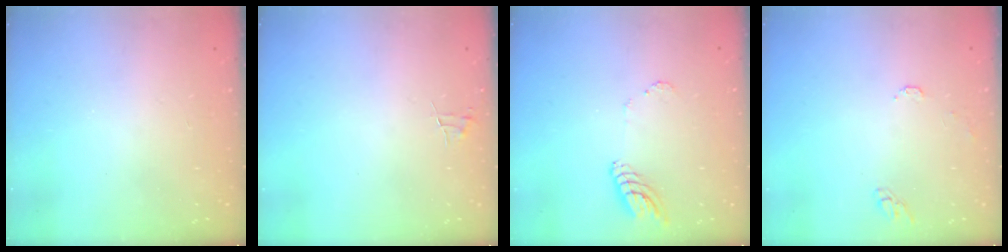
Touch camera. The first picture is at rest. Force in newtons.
{"total": 3.2, "press": 3.2, "slide": 0.2}
{"total": 8.5, "press": 8.4, "slide": 0.7}
{"total": 6.0, "press": 6.0, "slide": 0.5}